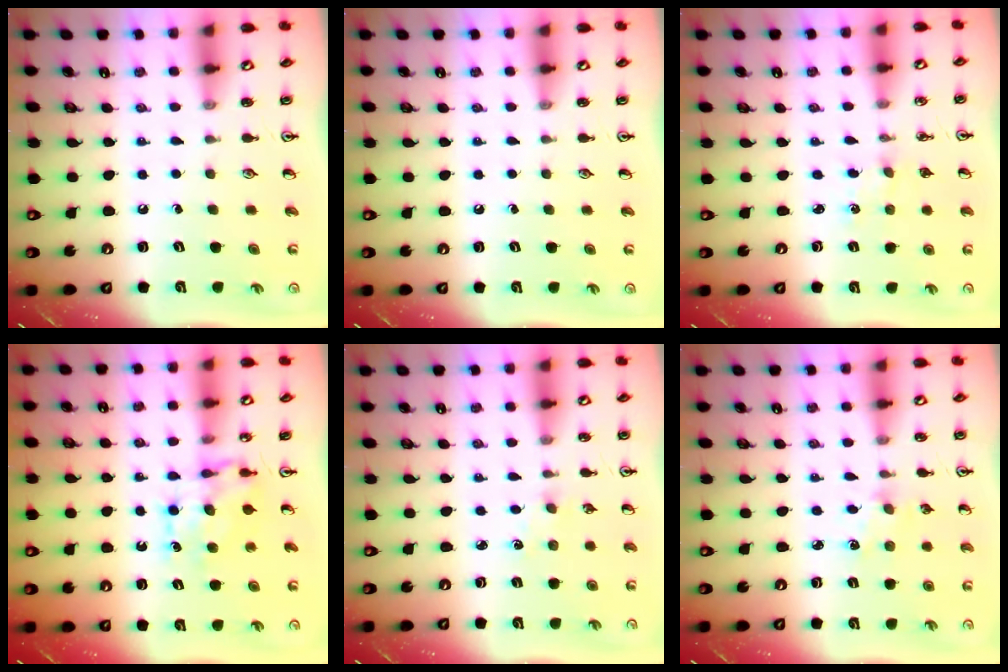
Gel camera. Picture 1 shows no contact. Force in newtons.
{"total": 0.0}
{"total": 0.0}
{"total": 7.2, "press": 7.2, "slide": 0.7}
{"total": 1.2, "press": 1.2, "slide": 0.3}
{"total": 1.7, "press": 1.7, "slide": 0.3}